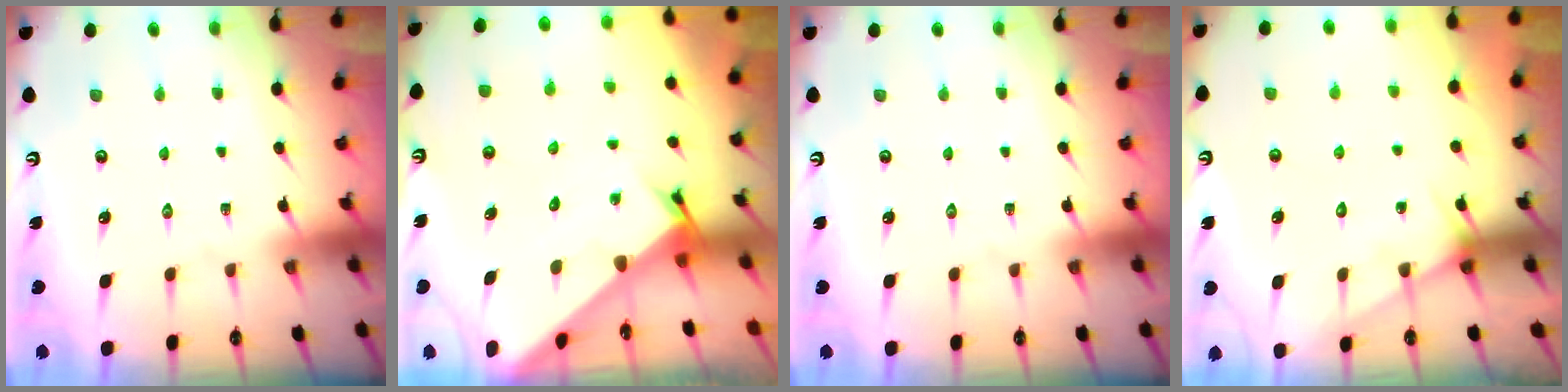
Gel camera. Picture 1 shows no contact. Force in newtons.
{"total": 2.1, "press": 2.1, "slide": 0.2}
{"total": 0.0}
{"total": 6.0, "press": 6.0, "slide": 0.4}